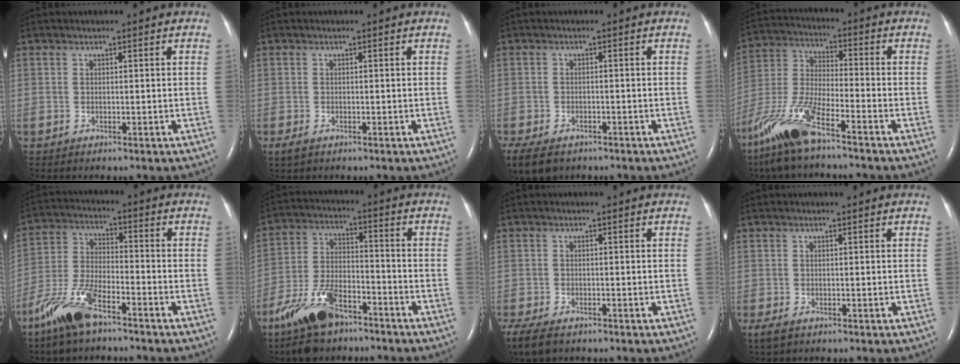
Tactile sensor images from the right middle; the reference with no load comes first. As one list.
[{"total": 1.6, "force": [-0.9, 0.8, 1.0], "torque": [-0.027, -0.003, -0.011]}, {"total": 12.5, "force": [-7.8, 7.8, 6.0], "torque": [-0.163, -0.023, -0.106]}, {"total": 13.2, "force": [-9.0, 2.4, 9.3], "torque": [-0.214, -0.021, -0.175]}, {"total": 10.6, "force": [-7.4, 3.2, 7.0], "torque": [-0.163, -0.010, -0.147]}, {"total": 11.6, "force": [-8.1, 4.5, 7.0], "torque": [-0.155, -0.009, -0.154]}, {"total": 9.9, "force": [-6.7, 5.0, 5.3], "torque": [-0.134, -0.018, -0.102]}, {"total": 3.4, "force": [-2.1, 1.7, 2.0], "torque": [-0.049, -0.011, -0.034]}]